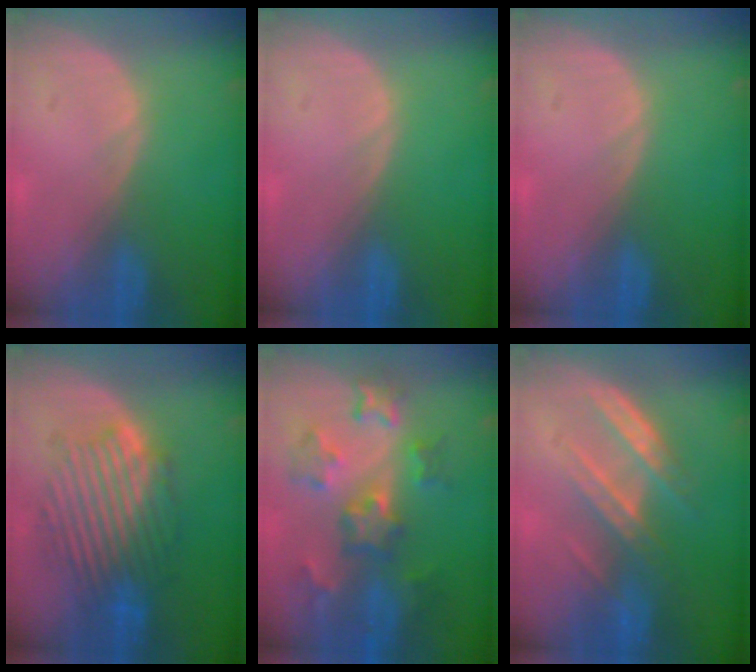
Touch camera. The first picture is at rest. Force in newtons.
{"total": 0.0}
{"total": 0.0}
{"total": 9.0, "press": 9.0, "slide": 1.2}
{"total": 8.3, "press": 7.7, "slide": 3.1}
{"total": 7.1, "press": 6.5, "slide": 3.0}